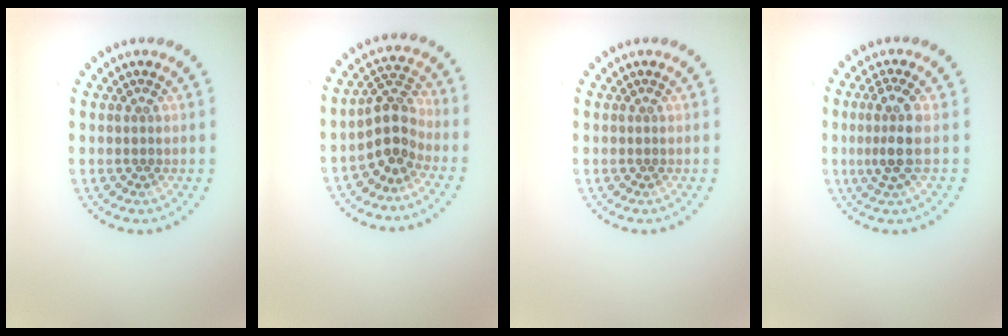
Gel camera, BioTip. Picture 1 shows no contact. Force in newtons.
{"total": 3.2, "press": 2.8, "slide": 1.6}
{"total": 0.0}
{"total": 2.8, "press": 2.4, "slide": 1.5}